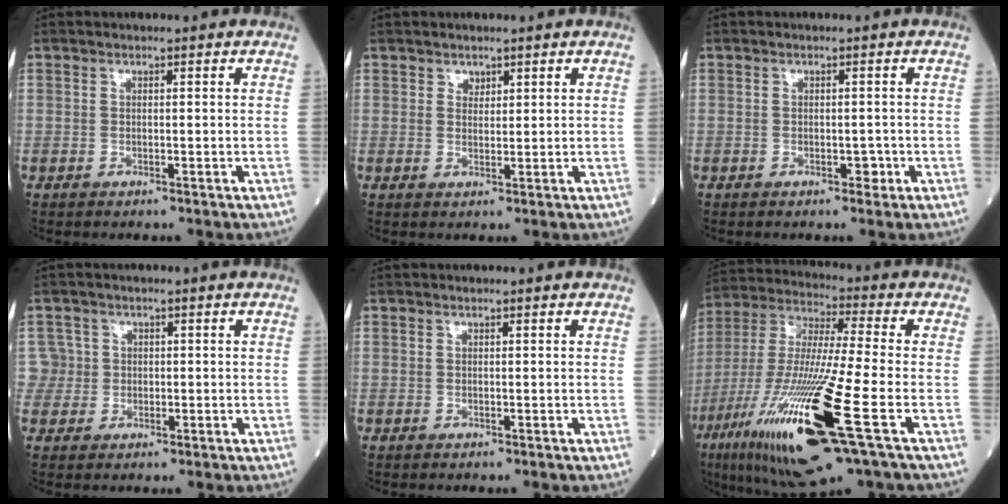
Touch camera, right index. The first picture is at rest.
{"total": 1.4, "force": [1.0, 0.9, 0.3], "torque": [-0.002, -0.004, 0.016]}
{"total": 1.5, "force": [-0.7, 0.8, 1.1], "torque": [-0.010, 0.002, -0.011]}
{"total": 3.0, "force": [0.1, 3.0, -0.6], "torque": [0.028, 0.011, -0.002]}
{"total": 0.0}
{"total": 23.4, "force": [-9.2, 1.6, 21.5], "torque": [-0.452, -0.051, -0.169]}